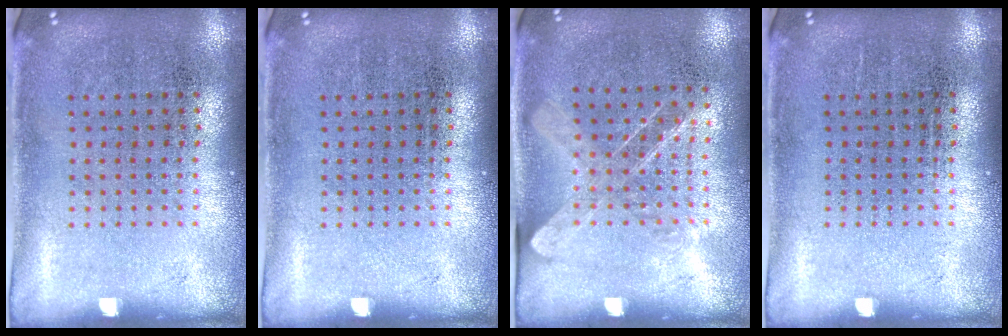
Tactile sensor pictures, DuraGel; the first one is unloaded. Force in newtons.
{"total": 0.0}
{"total": 1.3, "press": 1.0, "slide": 0.7}
{"total": 0.0}